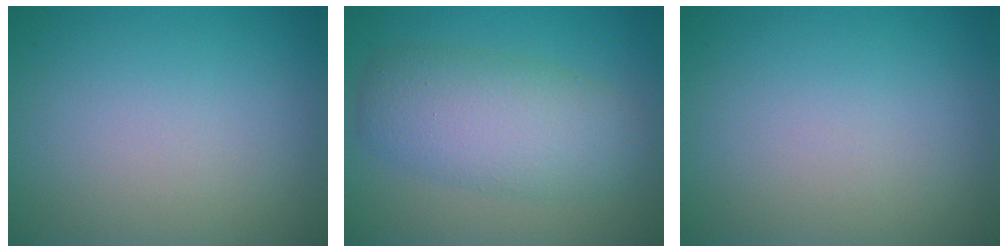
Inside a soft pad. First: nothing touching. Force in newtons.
{"total": 6.2, "press": 6.2, "slide": 0.0}
{"total": 0.0}